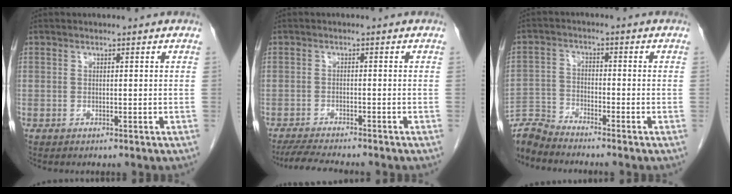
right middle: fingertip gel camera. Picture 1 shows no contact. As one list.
[{"total": 7.3, "force": [-6.5, 0.4, 3.2], "torque": [-0.052, -0.020, -0.106]}, {"total": 6.4, "force": [-6.4, -0.4, 0.2], "torque": [-0.006, -0.002, -0.125]}]